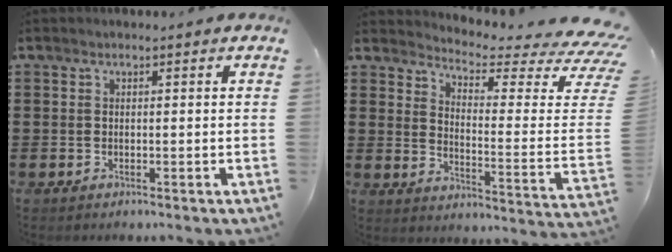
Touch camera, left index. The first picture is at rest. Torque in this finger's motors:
{"motor_torque": [2.14, 0.00, 0.19, 0.00]}